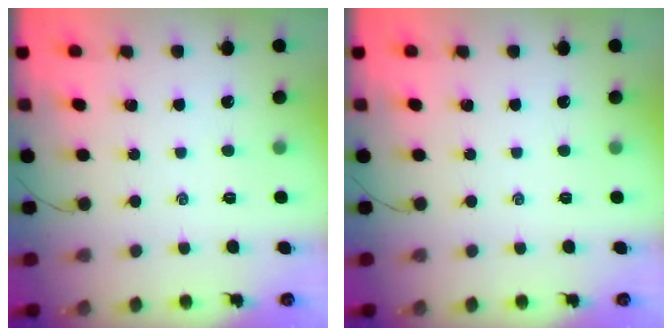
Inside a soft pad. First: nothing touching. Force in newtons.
{"total": 0.0}